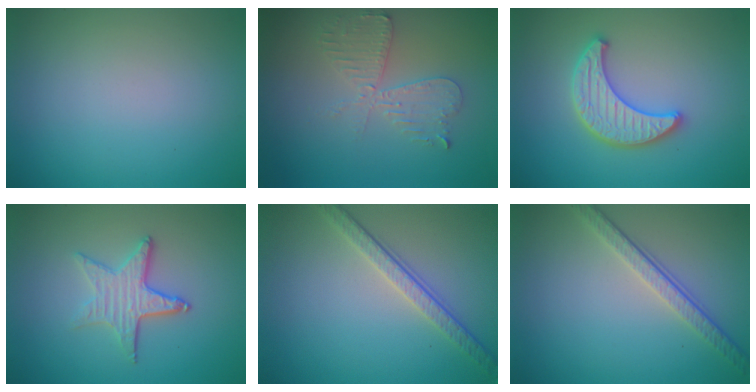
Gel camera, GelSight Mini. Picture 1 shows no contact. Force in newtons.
{"total": 2.6, "press": 2.5, "slide": 0.5}
{"total": 3.9, "press": 3.7, "slide": 1.2}
{"total": 3.2, "press": 2.5, "slide": 1.9}
{"total": 3.8, "press": 2.8, "slide": 2.6}
{"total": 3.4, "press": 2.5, "slide": 2.4}